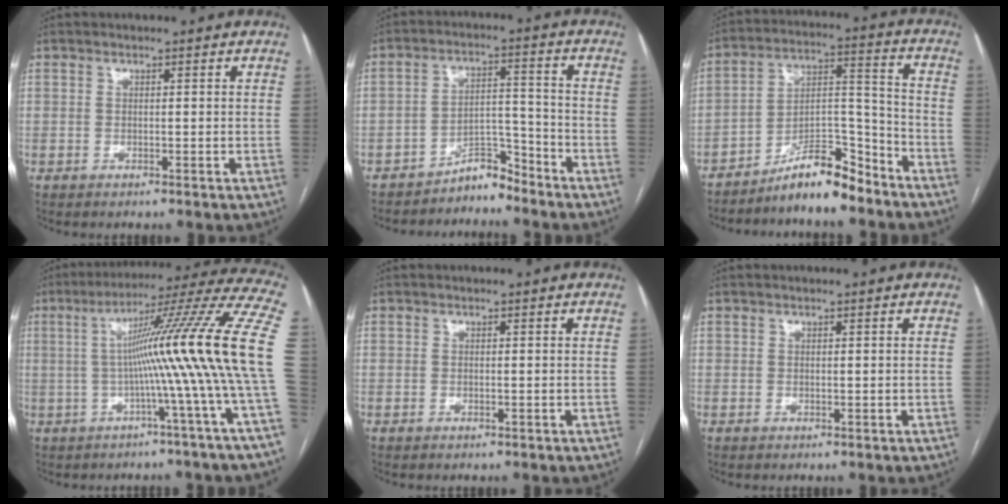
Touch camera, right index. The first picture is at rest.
{"total": 4.9, "force": [-4.7, 1.4, 0.8], "torque": [0.002, 0.023, -0.078]}
{"total": 10.5, "force": [-8.9, 2.0, 5.1], "torque": [-0.078, 0.031, -0.153]}
{"total": 18.3, "force": [-1.1, -3.0, 18.0], "torque": [-0.238, 0.025, -0.033]}
{"total": 0.0}
{"total": 0.0}